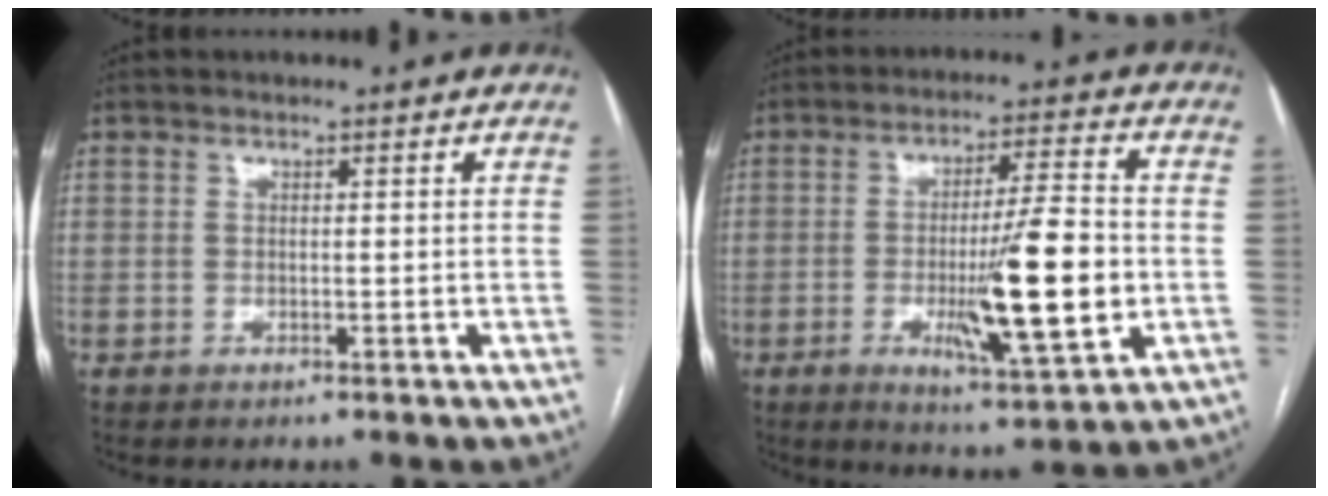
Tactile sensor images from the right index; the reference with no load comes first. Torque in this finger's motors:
{"motor_torque": [2.14, 0.00, 1.05, 0.21]}